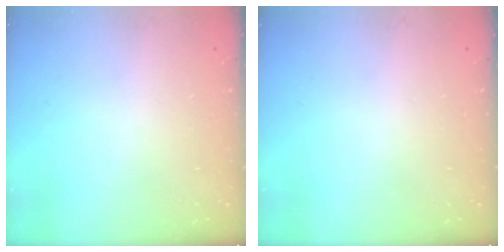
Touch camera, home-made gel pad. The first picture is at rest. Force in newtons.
{"total": 0.0}